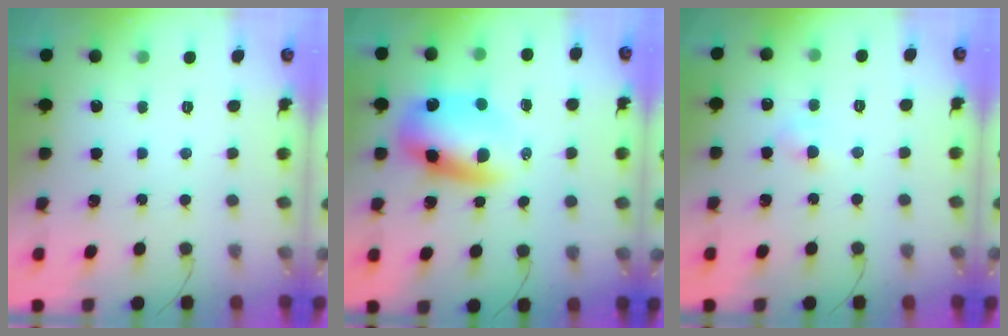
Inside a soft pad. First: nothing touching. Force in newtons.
{"total": 11.3, "press": 10.9, "slide": 3.0}
{"total": 3.8, "press": 3.6, "slide": 1.2}